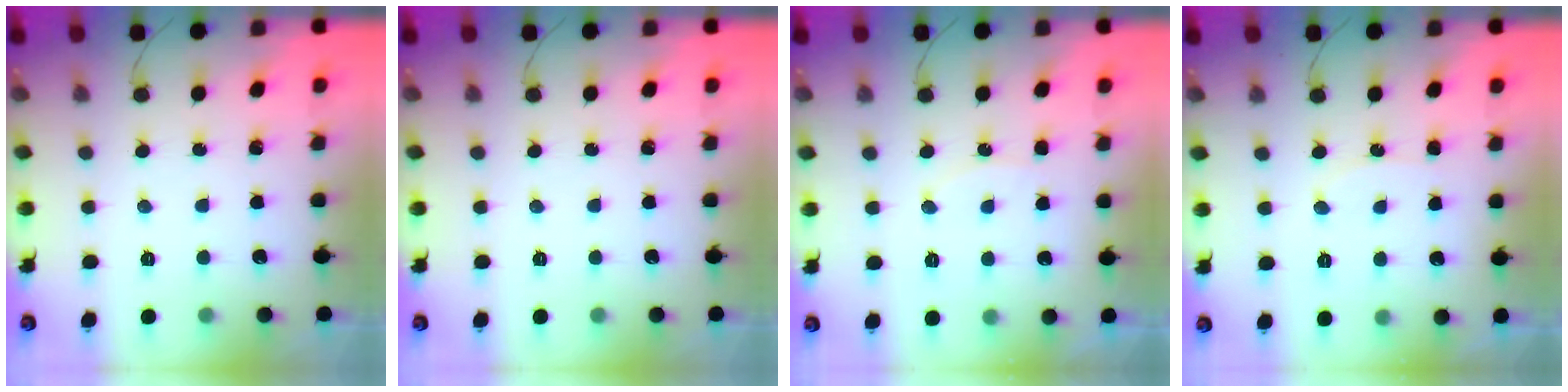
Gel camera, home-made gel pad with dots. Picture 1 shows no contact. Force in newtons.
{"total": 0.0}
{"total": 7.9, "press": 7.8, "slide": 0.7}
{"total": 5.4, "press": 5.4, "slide": 0.7}